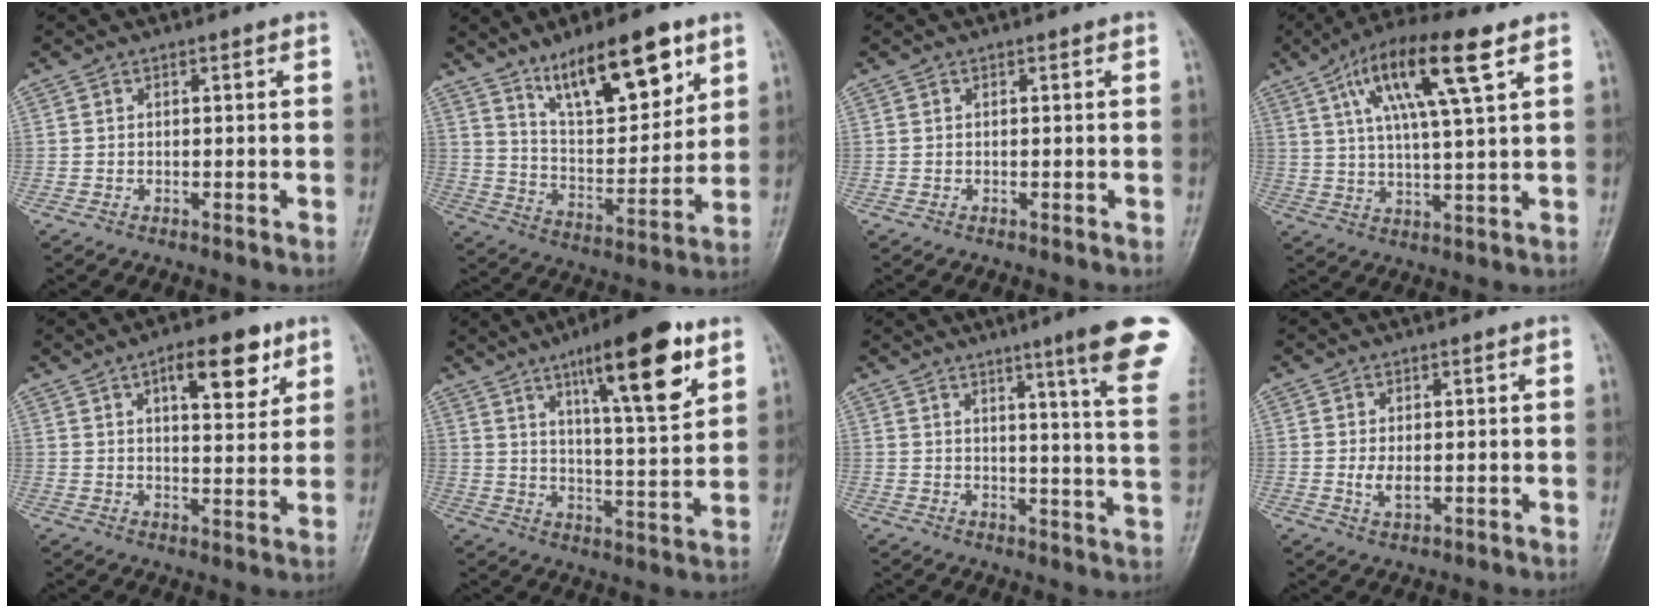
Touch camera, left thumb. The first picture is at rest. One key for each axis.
{"total": 17.0, "fx": 10.4, "fy": 6.0, "fz": 12.0, "tx": -0.158, "ty": -0.052, "tz": 0.184}
{"total": 0.0}
{"total": 14.9, "fx": 6.6, "fy": 2.8, "fz": 13.0, "tx": -0.239, "ty": -0.002, "tz": 0.115}
{"total": 10.1, "fx": 5.2, "fy": 4.2, "fz": 7.5, "tx": -0.085, "ty": -0.024, "tz": 0.076}
{"total": 17.6, "fx": 9.5, "fy": 3.9, "fz": 14.3, "tx": -0.200, "ty": -0.044, "tz": 0.149}
{"total": 16.0, "fx": 9.9, "fy": 0.3, "fz": 12.6, "tx": -0.143, "ty": -0.055, "tz": 0.110}
{"total": 2.8, "fx": 0.0, "fy": 1.4, "fz": 2.5, "tx": -0.046, "ty": -0.006, "tz": 0.003}